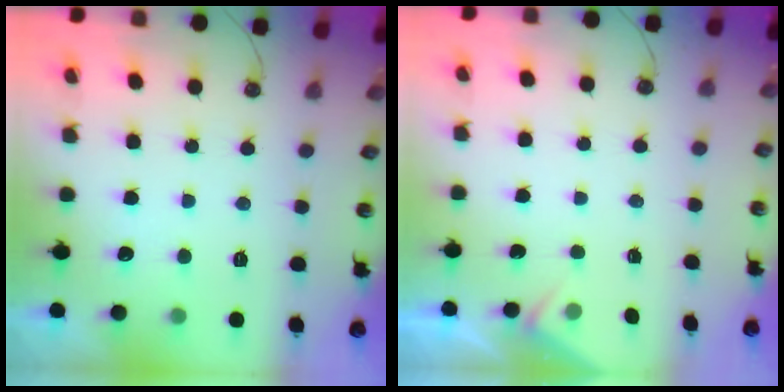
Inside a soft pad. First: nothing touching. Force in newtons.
{"total": 2.8, "press": 2.7, "slide": 0.4}